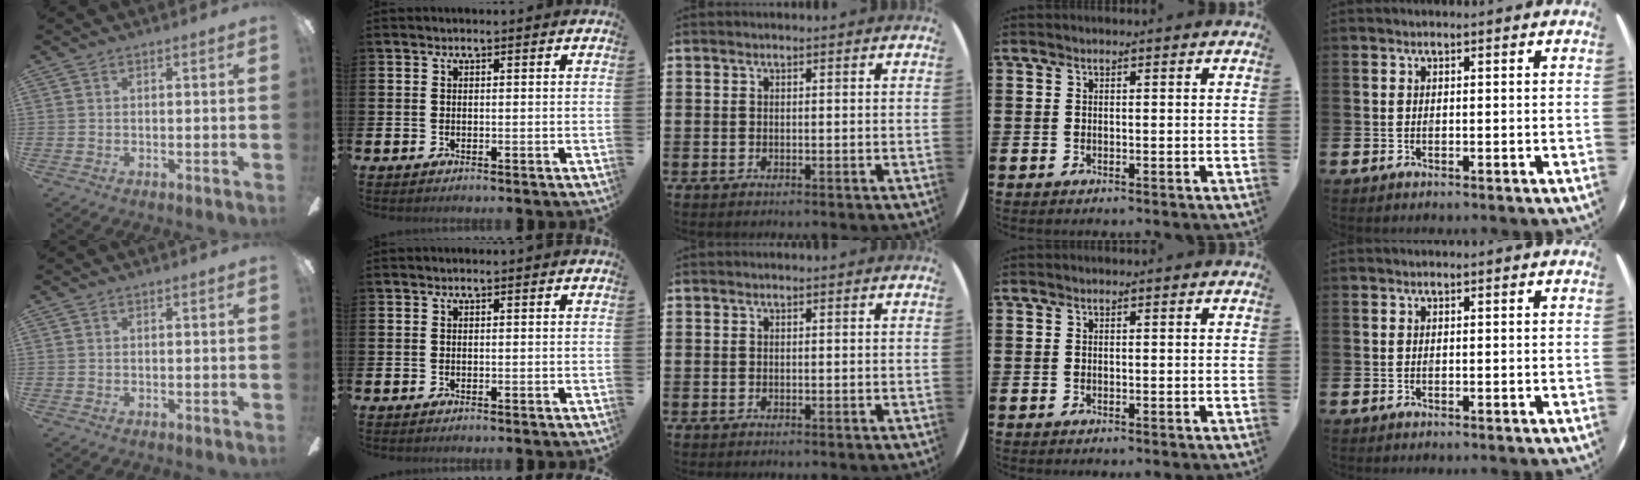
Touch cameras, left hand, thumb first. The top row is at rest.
{}